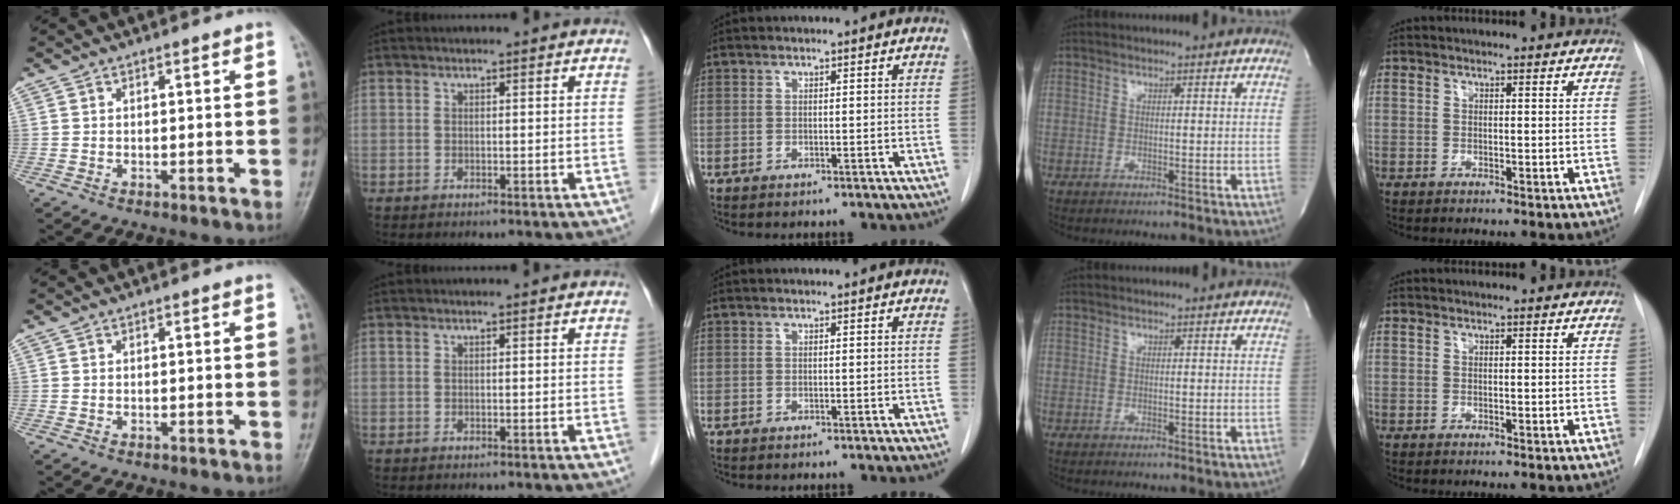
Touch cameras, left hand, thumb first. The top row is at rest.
{}